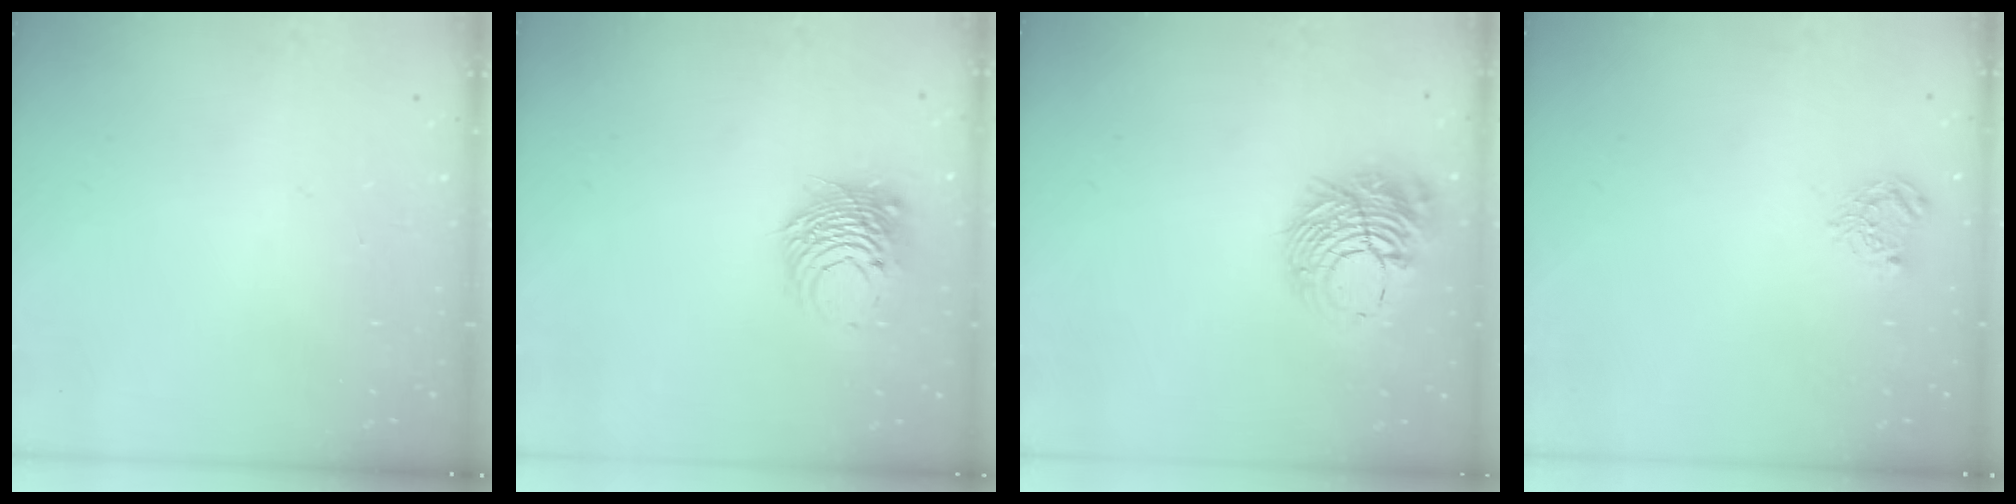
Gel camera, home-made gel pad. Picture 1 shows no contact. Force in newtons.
{"total": 8.6, "press": 8.6, "slide": 0.4}
{"total": 11.4, "press": 11.3, "slide": 1.1}
{"total": 5.2, "press": 5.2, "slide": 0.3}